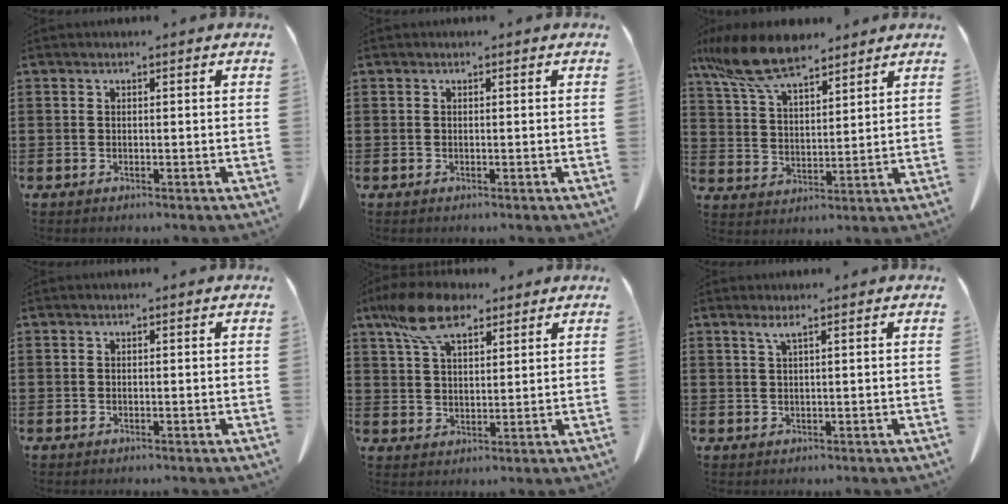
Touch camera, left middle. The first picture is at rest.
{"total": 0.0}
{"total": 11.1, "force": [8.6, 3.1, 6.3], "torque": [-0.155, -0.023, 0.159]}
{"total": 0.0}
{"total": 9.7, "force": [6.4, 4.0, 6.1], "torque": [-0.142, -0.006, 0.120]}
{"total": 1.4, "force": [0.8, -0.1, 1.1], "torque": [-0.023, -0.003, 0.015]}